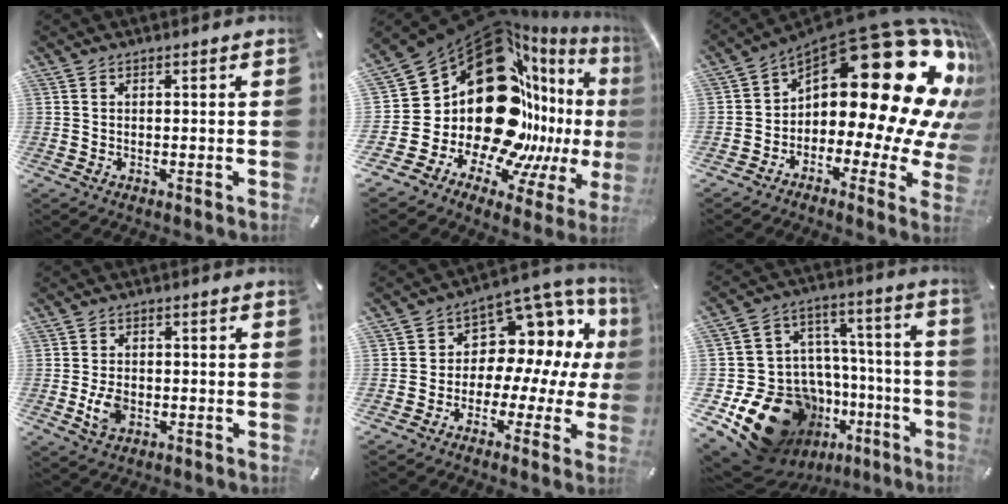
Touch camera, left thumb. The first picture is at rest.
{"total": 35.2, "force": [7.1, 23.0, 25.7], "torque": [-0.380, -0.156, 0.193]}
{"total": 27.9, "force": [11.1, 13.3, 22.0], "torque": [-0.322, -0.098, 0.201]}
{"total": 4.8, "force": [-1.2, 3.4, 3.2], "torque": [-0.082, -0.003, -0.026]}
{"total": 9.1, "force": [3.9, 7.4, 3.7], "torque": [-0.068, -0.051, 0.075]}
{"total": 23.1, "force": [-13.0, 14.9, 12.0], "torque": [-0.185, 0.030, -0.181]}